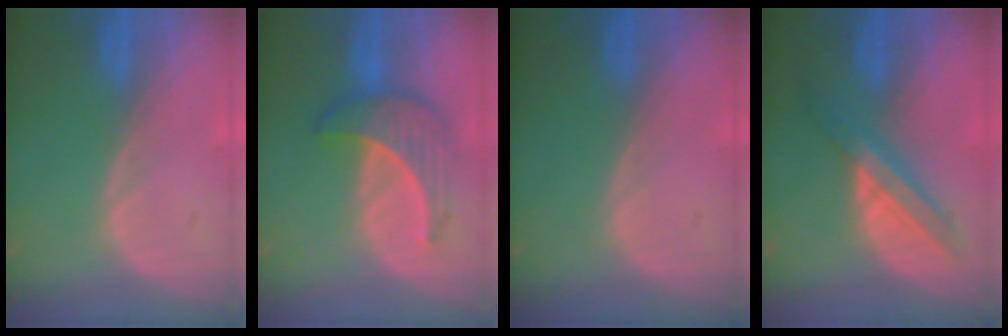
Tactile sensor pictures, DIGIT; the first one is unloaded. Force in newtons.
{"total": 6.5, "press": 6.4, "slide": 1.1}
{"total": 0.0}
{"total": 5.9, "press": 5.9, "slide": 0.4}